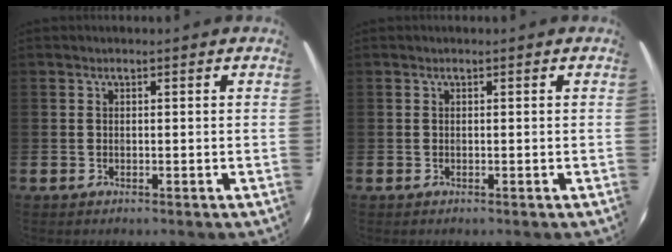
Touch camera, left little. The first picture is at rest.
{"total": 0.0}